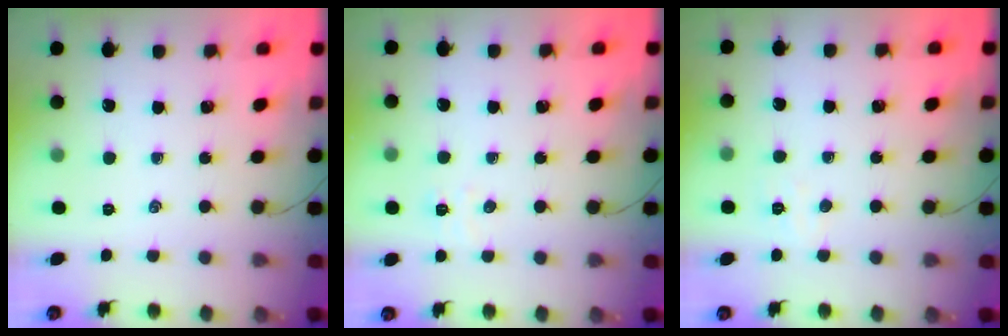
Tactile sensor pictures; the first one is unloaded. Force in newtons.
{"total": 3.5, "press": 3.4, "slide": 0.9}
{"total": 3.6, "press": 3.5, "slide": 0.8}